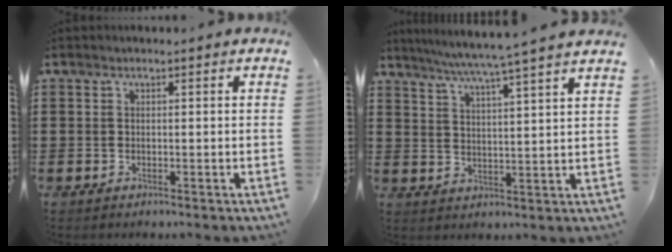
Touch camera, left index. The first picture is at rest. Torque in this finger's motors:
{"motor_torque": [1.40, -0.73, 0.39, 0.15]}